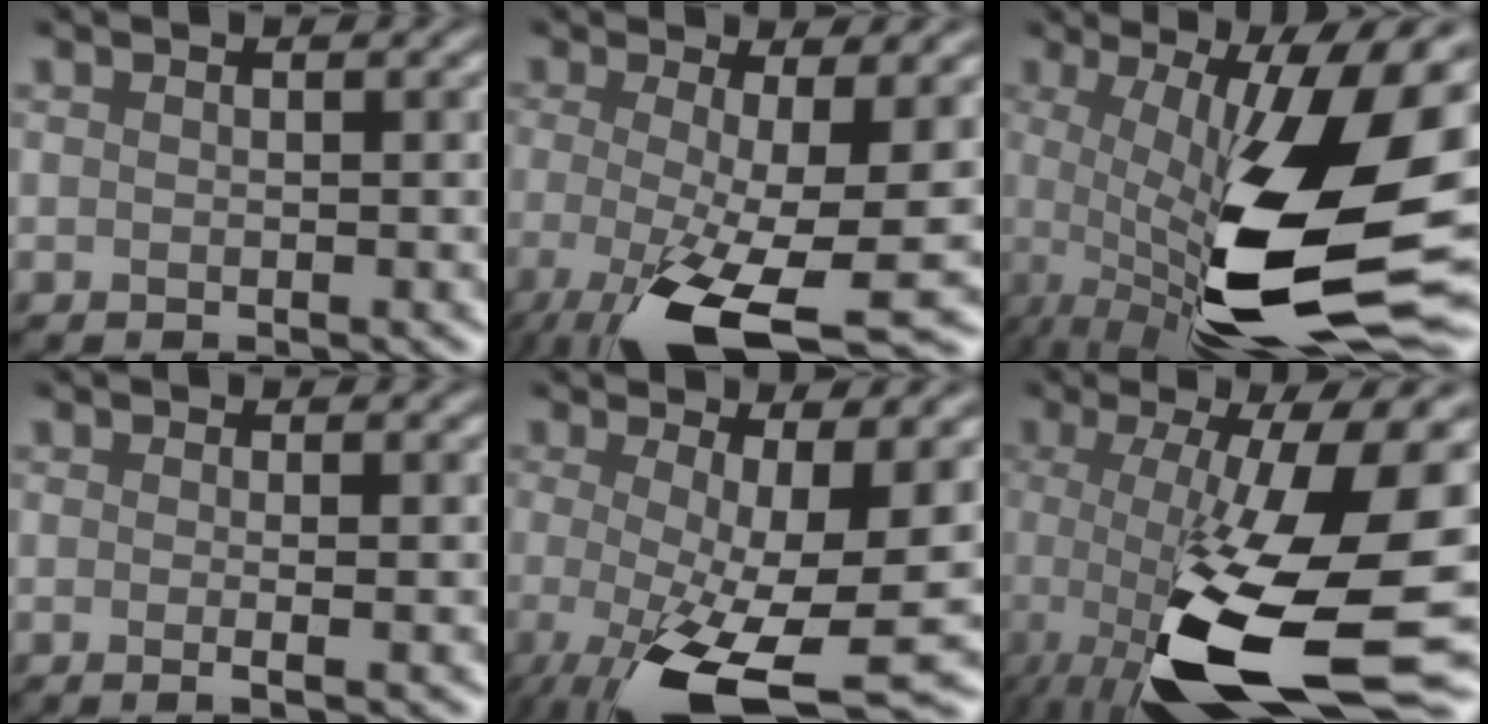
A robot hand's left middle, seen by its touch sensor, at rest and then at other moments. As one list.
[{"total": 9.2, "force": [-4.4, 1.7, 7.9], "torque": [-0.159, -0.030, -0.057]}, {"total": 15.5, "force": [-2.1, 4.6, 14.7], "torque": [-0.270, -0.015, -0.022]}, {"total": 1.0, "force": [-0.2, 0.3, 1.0], "torque": [-0.005, -0.003, -0.009]}, {"total": 9.6, "force": [-3.7, 2.1, 8.6], "torque": [-0.169, -0.038, -0.040]}, {"total": 14.1, "force": [-3.2, 3.6, 13.3], "torque": [-0.262, -0.020, -0.028]}]